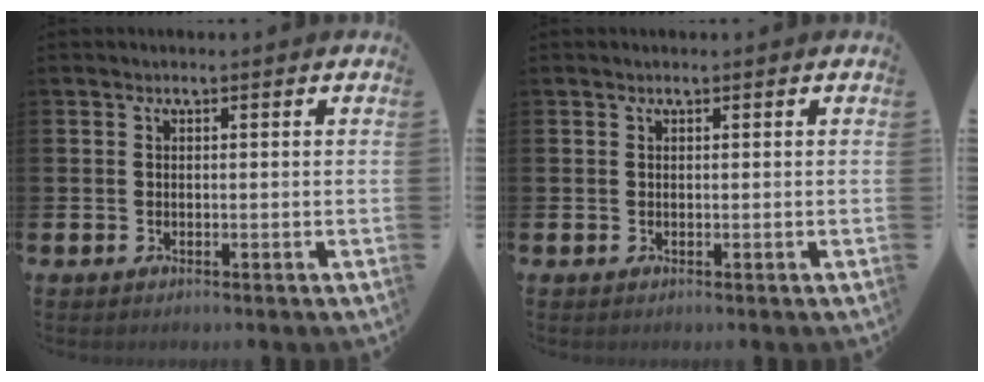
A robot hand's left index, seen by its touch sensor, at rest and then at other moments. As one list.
[{"total": 0.0}]